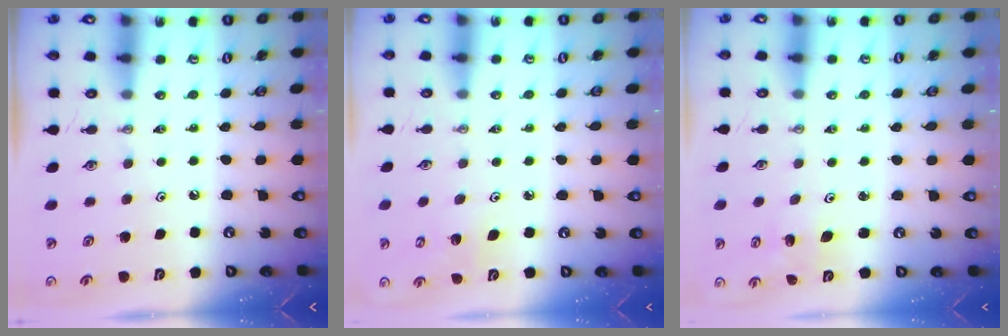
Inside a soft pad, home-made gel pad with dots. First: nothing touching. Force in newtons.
{"total": 4.7, "press": 4.5, "slide": 1.2}
{"total": 2.7, "press": 2.7, "slide": 0.3}